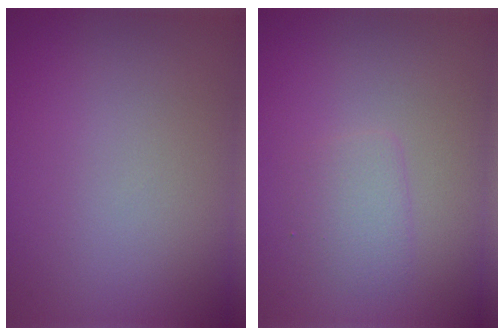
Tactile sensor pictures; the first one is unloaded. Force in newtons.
{"total": 1.7, "press": 1.7, "slide": 0.1}